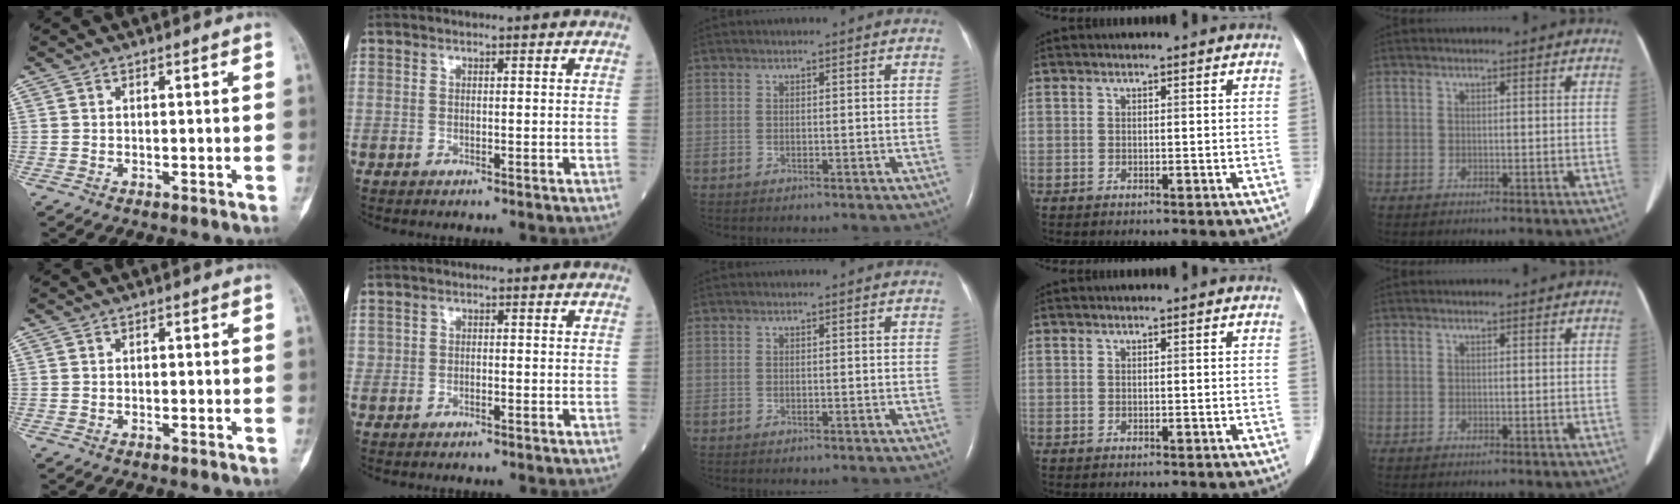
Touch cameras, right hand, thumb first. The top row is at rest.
{"thumb": {"total": 0.9, "force": [-0.1, 0.7, 0.6], "torque": [-0.005, 0.005, -0.003]}, "index": {"total": 0.7, "force": [-0.3, 0.0, 0.6], "torque": [-0.013, 0.002, -0.003]}}